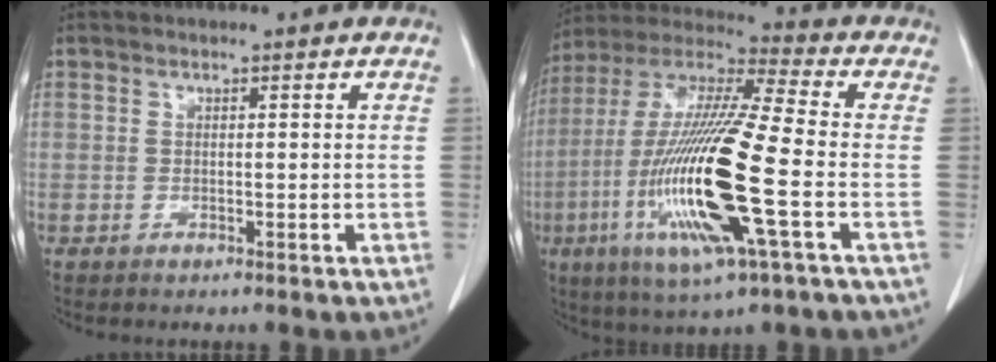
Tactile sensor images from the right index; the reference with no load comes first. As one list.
[{"total": 21.4, "force": [-5.3, 1.6, 20.6], "torque": [-0.448, -0.027, -0.104]}]